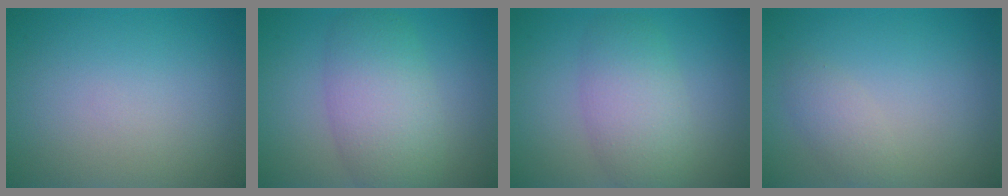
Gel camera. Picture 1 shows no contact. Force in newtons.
{"total": 6.1, "press": 6.1, "slide": 0.1}
{"total": 4.6, "press": 4.6, "slide": 0.1}
{"total": 1.7, "press": 1.7, "slide": 0.1}